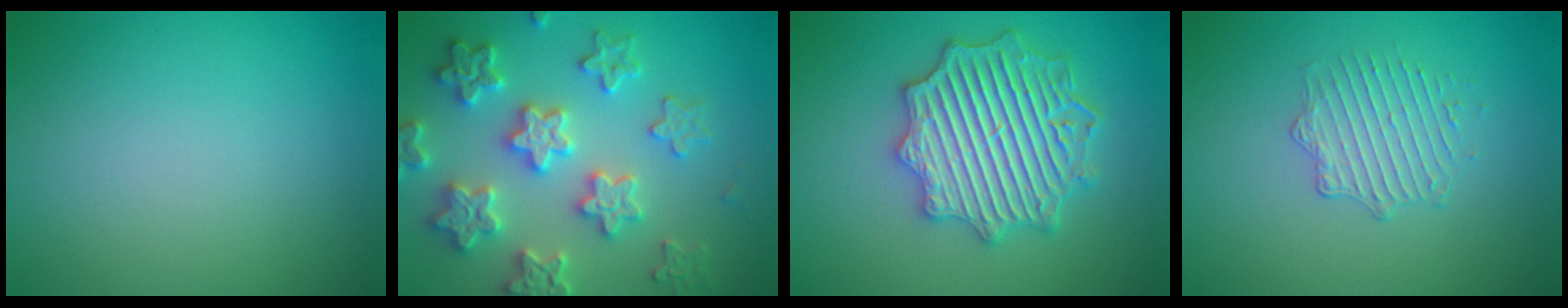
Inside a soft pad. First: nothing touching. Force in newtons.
{"total": 6.1, "press": 6.0, "slide": 1.3}
{"total": 6.2, "press": 6.1, "slide": 1.0}
{"total": 1.9, "press": 1.4, "slide": 1.4}